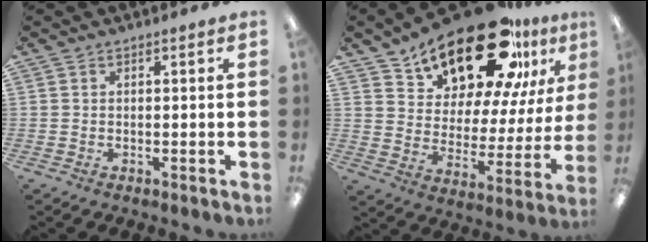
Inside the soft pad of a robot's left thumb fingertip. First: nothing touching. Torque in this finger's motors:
{"motor_torque": [0.63, 0.84, 1.36, -1.41, 0.43]}